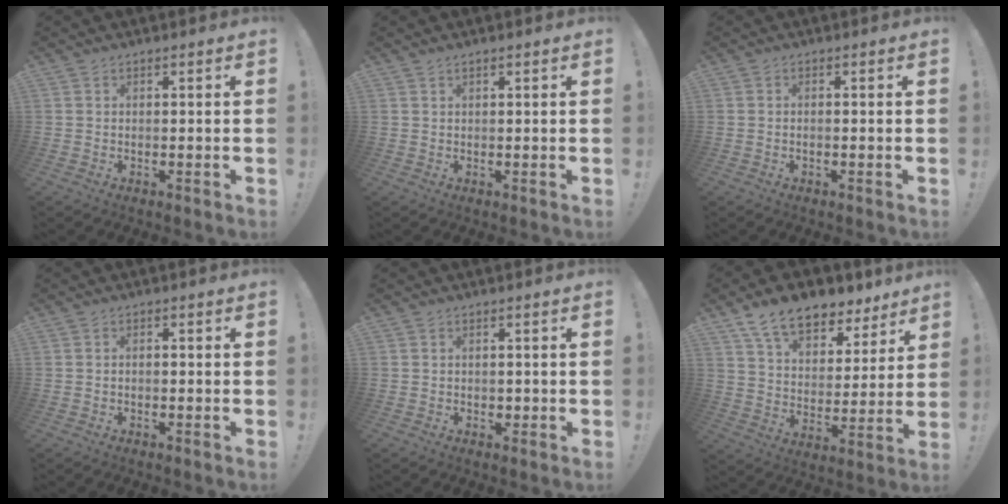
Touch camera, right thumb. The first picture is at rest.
{"total": 0.9, "force": [0.7, 0.2, 0.5], "torque": [-0.017, 0.003, 0.014]}
{"total": 0.5, "force": [-0.4, 0.2, 0.3], "torque": [-0.012, 0.003, -0.005]}
{"total": 1.1, "force": [-0.9, 0.3, 0.6], "torque": [-0.010, 0.003, -0.016]}
{"total": 1.0, "force": [0.1, 1.0, 0.3], "torque": [-0.004, 0.004, 0.002]}
{"total": 14.6, "force": [10.9, 7.4, 6.4], "torque": [-0.115, -0.070, 0.199]}